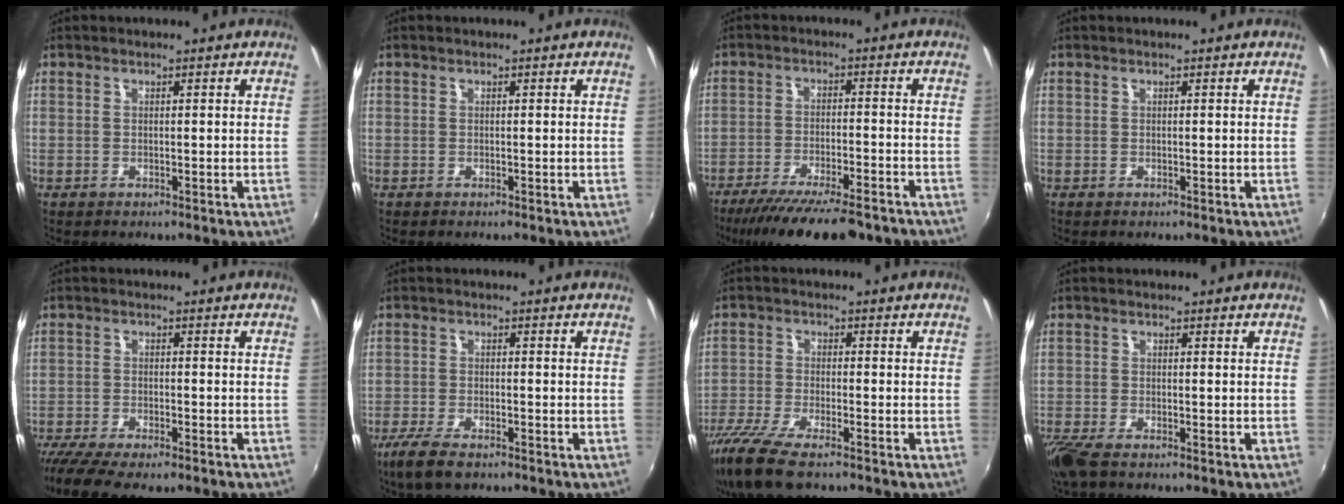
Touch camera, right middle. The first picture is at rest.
{"total": 0.0}
{"total": 16.5, "force": [-13.3, 3.6, 9.1], "torque": [-0.177, -0.040, -0.200]}
{"total": 0.0}
{"total": 9.1, "force": [-7.3, 1.9, 5.1], "torque": [-0.123, -0.040, -0.125]}
{"total": 6.3, "force": [-4.6, 1.8, 3.9], "torque": [-0.105, -0.019, -0.087]}
{"total": 10.5, "force": [-7.7, 2.4, 6.7], "torque": [-0.159, -0.042, -0.150]}
{"total": 5.3, "force": [-3.9, 1.1, 3.4], "torque": [-0.084, -0.026, -0.078]}